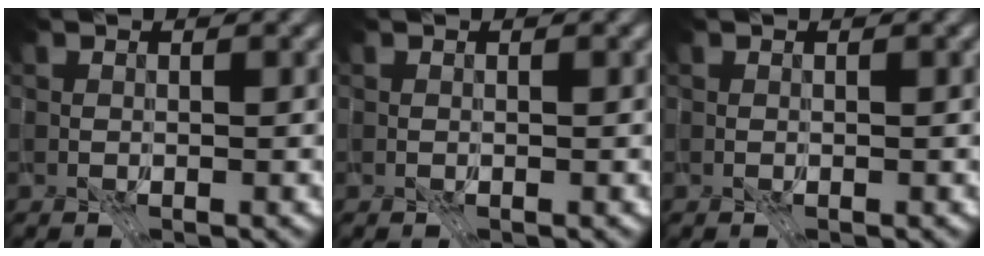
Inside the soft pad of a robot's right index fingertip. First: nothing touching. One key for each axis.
{"total": 0.0}
{"total": 0.0}